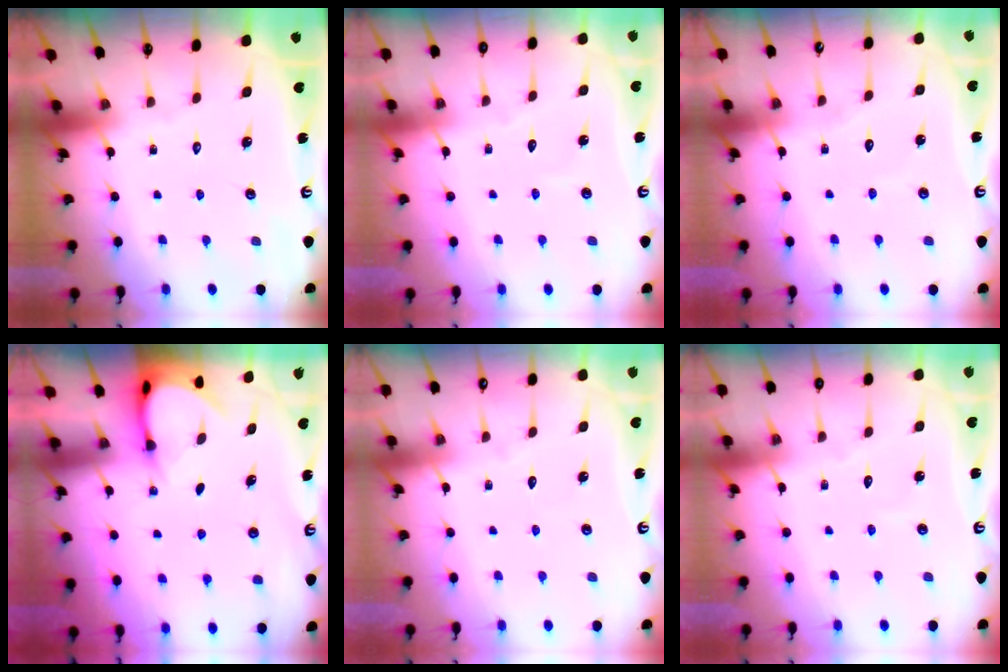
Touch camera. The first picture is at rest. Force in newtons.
{"total": 2.1, "press": 2.1, "slide": 0.2}
{"total": 5.2, "press": 5.1, "slide": 0.5}
{"total": 3.9, "press": 3.9, "slide": 0.4}
{"total": 3.4, "press": 3.4, "slide": 0.4}
{"total": 2.1, "press": 2.1, "slide": 0.2}